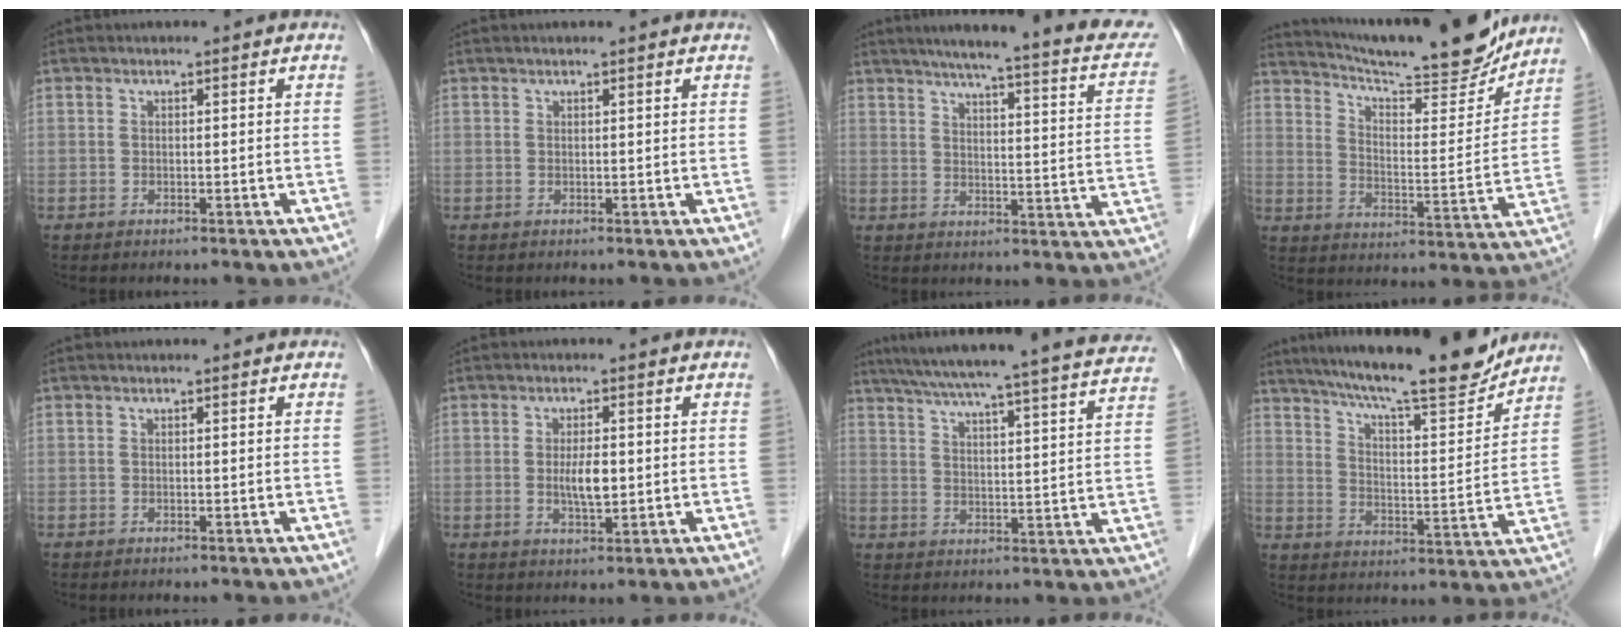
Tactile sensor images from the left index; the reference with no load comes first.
{"total": 1.7, "force": [1.4, -0.1, 0.9], "torque": [-0.010, 0.015, 0.018]}
{"total": 23.0, "force": [19.1, 2.2, 12.6], "torque": [-0.167, -0.017, 0.222]}
{"total": 20.5, "force": [18.8, 1.9, 8.0], "torque": [-0.129, -0.032, 0.266]}
{"total": 0.0}
{"total": 3.7, "force": [-0.2, 1.0, 3.6], "torque": [-0.067, -0.007, -0.002]}
{"total": 28.5, "force": [26.0, 0.1, 11.7], "torque": [-0.186, -0.039, 0.321]}
{"total": 18.3, "force": [16.2, 1.4, 8.5], "torque": [-0.139, -0.012, 0.235]}